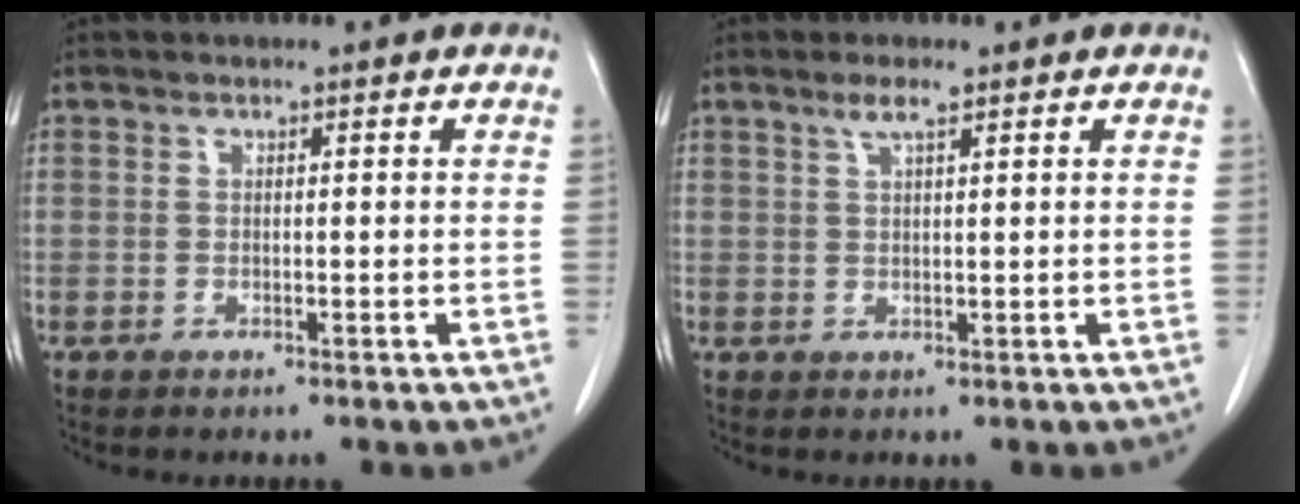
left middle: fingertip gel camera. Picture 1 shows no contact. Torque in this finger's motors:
{"motor_torque": [0.58, -0.39, 0.00, 0.02]}